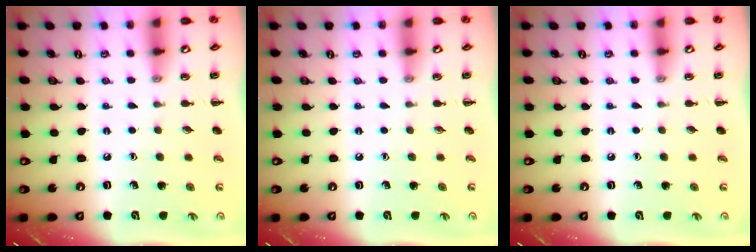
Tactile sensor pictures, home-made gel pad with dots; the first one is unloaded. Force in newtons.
{"total": 0.0}
{"total": 0.0}